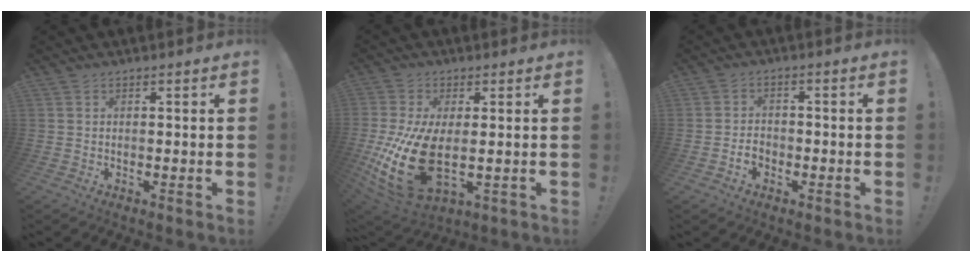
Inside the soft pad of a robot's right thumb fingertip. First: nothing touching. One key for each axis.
{"total": 20.2, "fx": -1.7, "fy": 10.7, "fz": 17.0, "tx": -0.328, "ty": -0.019, "tz": -0.014}
{"total": 3.4, "fx": -2.0, "fy": 2.3, "fz": 1.5, "tx": -0.026, "ty": 0.005, "tz": -0.038}